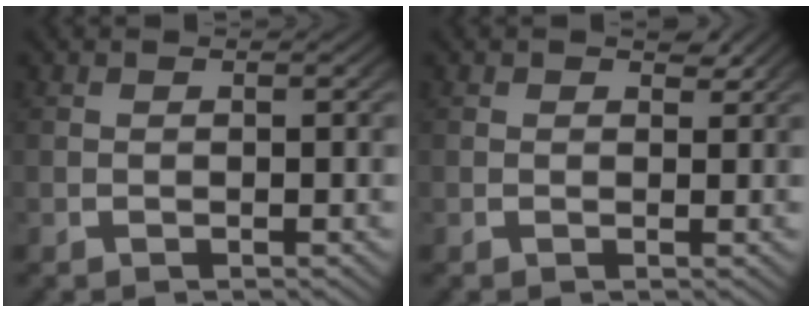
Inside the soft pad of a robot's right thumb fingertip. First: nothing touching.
{"total": 1.2, "force": [1.0, 0.5, 0.5], "torque": [0.001, -0.001, 0.015]}